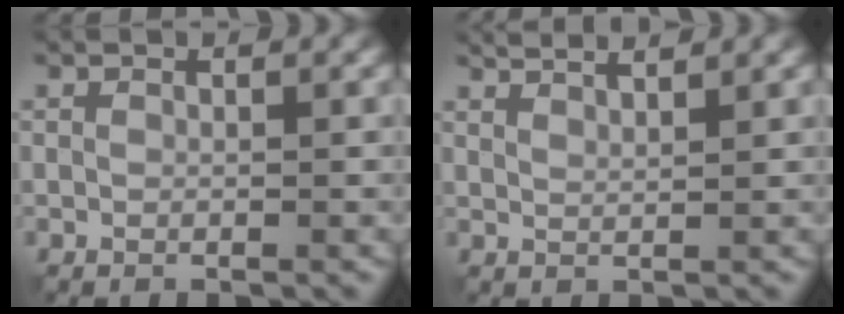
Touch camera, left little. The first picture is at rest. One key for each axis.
{"total": 3.2, "fx": 2.6, "fy": 0.7, "fz": 1.8, "tx": -0.009, "ty": 0.011, "tz": 0.024}